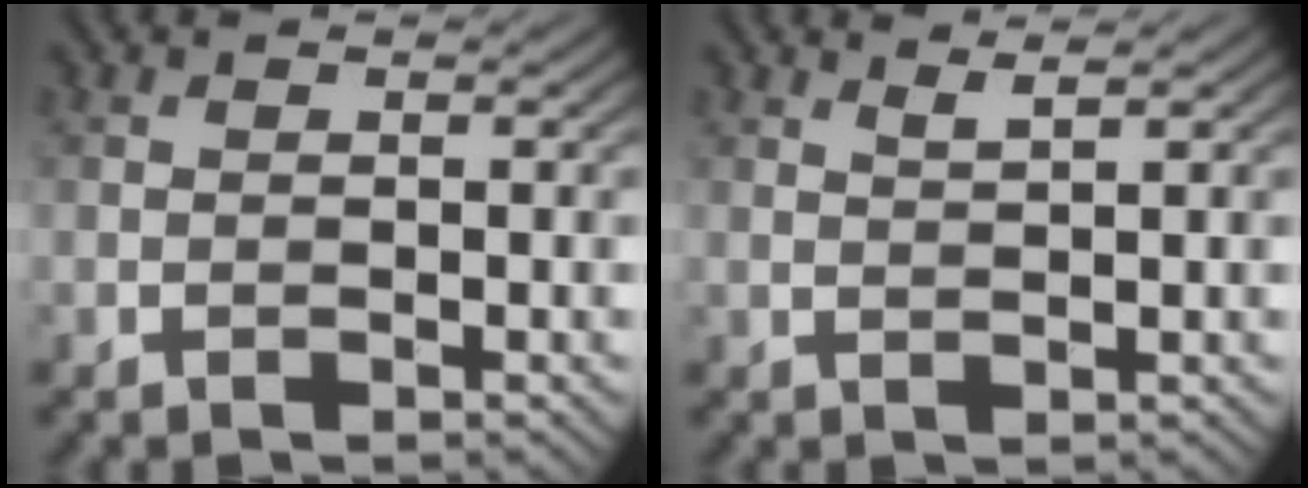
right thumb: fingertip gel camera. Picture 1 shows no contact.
{"total": 1.4, "force": [1.1, 0.0, 0.7], "torque": [-0.017, 0.006, 0.021]}